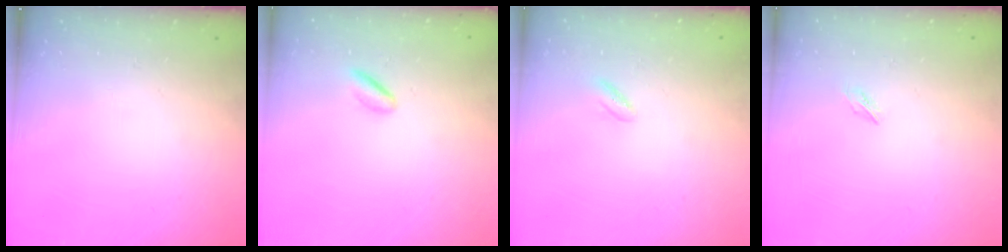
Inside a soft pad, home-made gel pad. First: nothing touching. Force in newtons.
{"total": 2.1, "press": 2.0, "slide": 0.7}
{"total": 1.3, "press": 1.2, "slide": 0.5}
{"total": 1.7, "press": 1.7, "slide": 0.2}